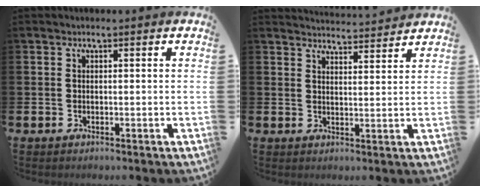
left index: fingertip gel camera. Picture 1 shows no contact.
{"total": 3.8, "force": [3.8, 0.1, -0.1], "torque": [-0.001, -0.029, 0.068]}